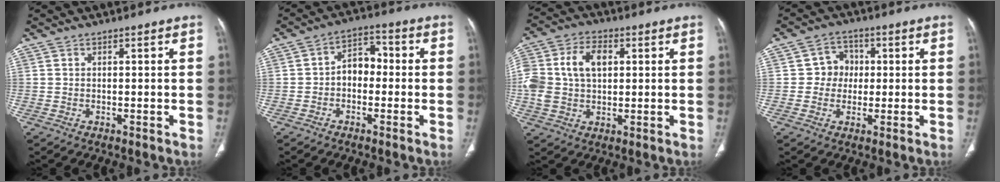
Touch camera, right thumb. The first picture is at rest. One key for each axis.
{"total": 6.2, "fx": -0.8, "fy": 4.5, "fz": 4.2, "tx": -0.044, "ty": 0.030, "tz": -0.028}
{"total": 13.3, "fx": 2.2, "fy": 9.1, "fz": 9.4, "tx": -0.200, "ty": 0.014, "tz": 0.040}
{"total": 5.5, "fx": 0.2, "fy": 5.1, "fz": 1.8, "tx": 0.009, "ty": 0.012, "tz": -0.003}